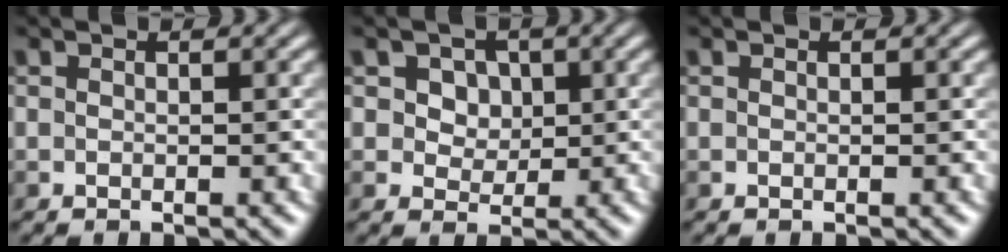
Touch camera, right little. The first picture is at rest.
{"total": 2.5, "force": [0.1, 2.1, 1.2], "torque": [-0.021, -0.012, 0.001]}
{"total": 0.0}